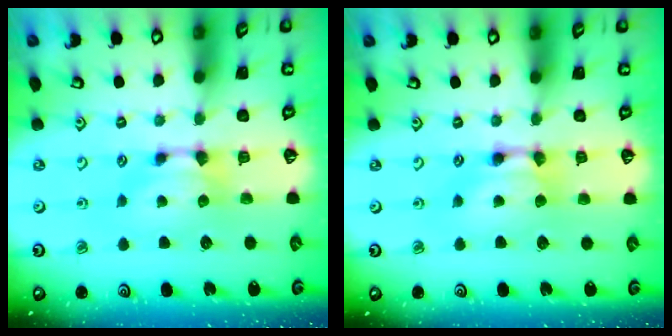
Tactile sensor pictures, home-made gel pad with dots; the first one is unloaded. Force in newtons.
{"total": 2.0, "press": 2.0, "slide": 0.1}